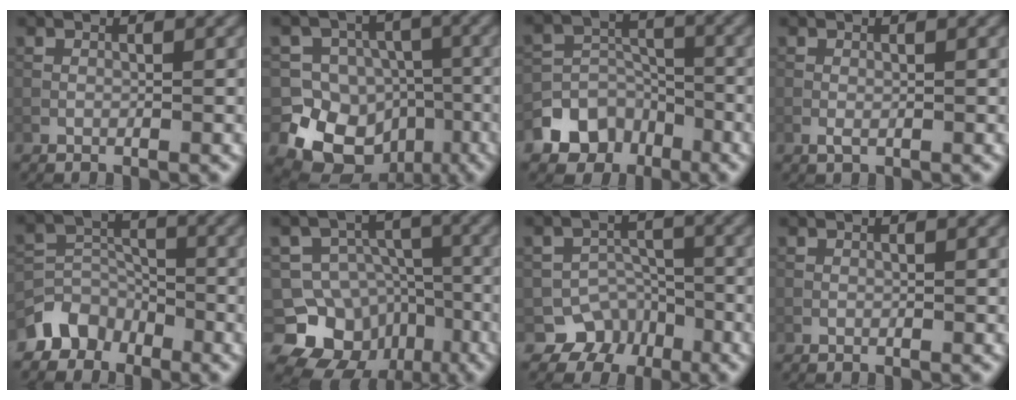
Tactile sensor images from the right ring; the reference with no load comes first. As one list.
[{"total": 10.7, "force": [-4.7, 9.1, 2.9], "torque": [-0.050, -0.007, -0.094]}, {"total": 6.5, "force": [-4.2, 4.7, 1.4], "torque": [-0.014, -0.001, -0.081]}, {"total": 0.6, "force": [-0.1, 0.3, 0.5], "torque": [-0.014, -0.001, 0.000]}, {"total": 4.3, "force": [-3.3, 2.6, 0.7], "torque": [-0.007, -0.002, -0.067]}, {"total": 10.8, "force": [-5.7, 8.8, 2.7], "torque": [-0.046, 0.005, -0.102]}, {"total": 4.0, "force": [-2.4, 3.2, 0.5], "torque": [0.007, 0.003, -0.030]}, {"total": 0.0}]